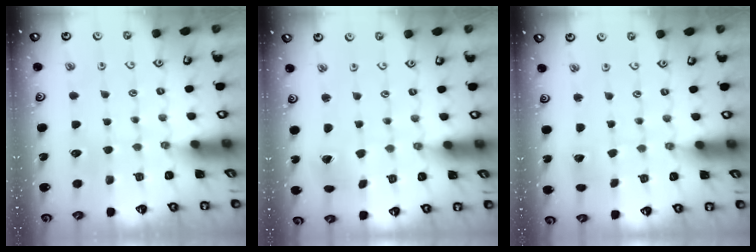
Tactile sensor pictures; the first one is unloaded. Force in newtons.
{"total": 2.2, "press": 2.2, "slide": 0.3}
{"total": 2.6, "press": 2.6, "slide": 0.3}